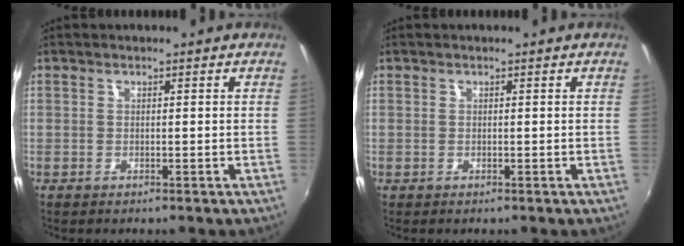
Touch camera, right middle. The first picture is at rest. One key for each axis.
{"total": 0.0}